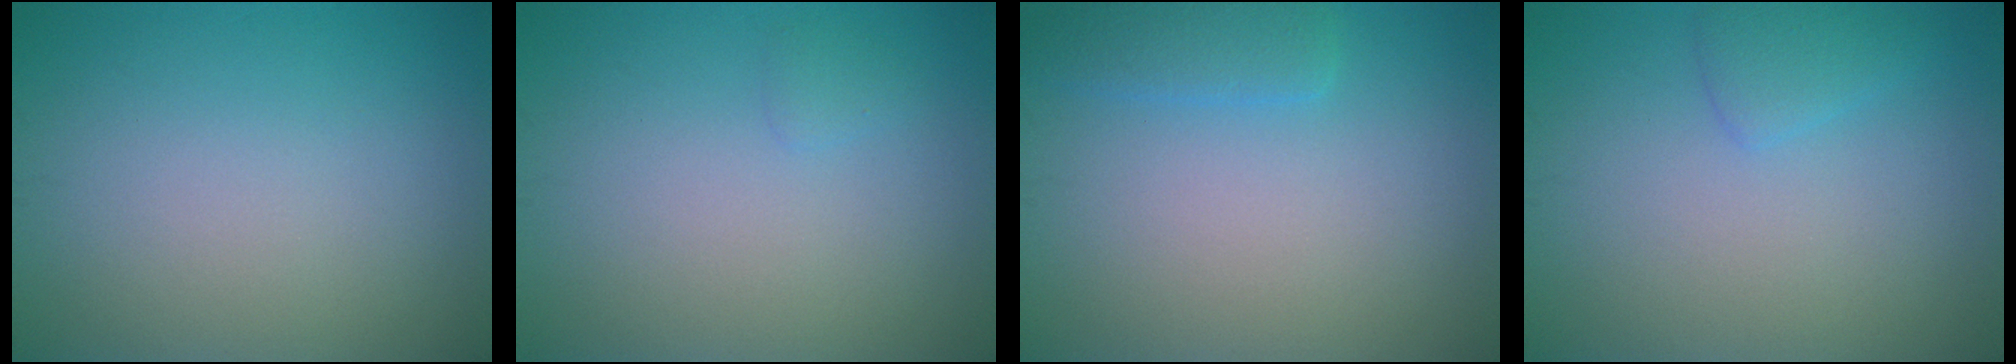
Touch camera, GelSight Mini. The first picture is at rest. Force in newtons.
{"total": 0.6, "press": 0.6, "slide": 0.1}
{"total": 2.0, "press": 1.9, "slide": 0.3}
{"total": 1.5, "press": 1.5, "slide": 0.0}